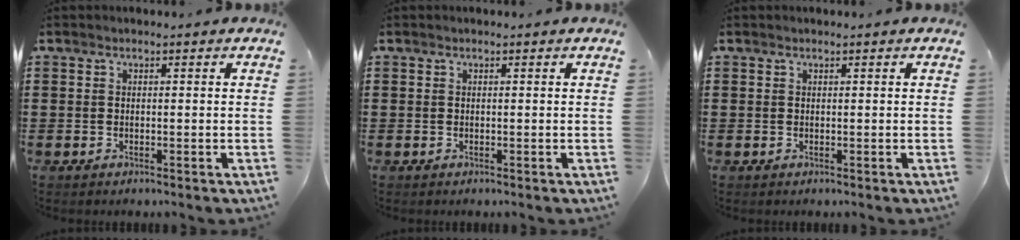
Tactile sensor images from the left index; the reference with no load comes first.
{"total": 0.0}
{"total": 0.0}